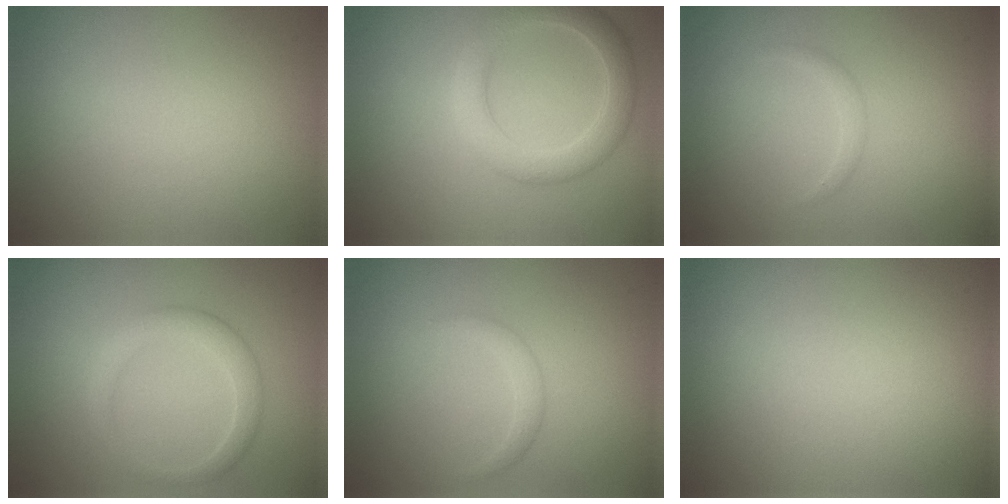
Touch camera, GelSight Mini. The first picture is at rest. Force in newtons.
{"total": 3.6, "press": 3.6, "slide": 0.1}
{"total": 0.8, "press": 0.8, "slide": 0.1}
{"total": 2.6, "press": 2.6, "slide": 0.3}
{"total": 1.1, "press": 1.1, "slide": 0.1}
{"total": 0.0}